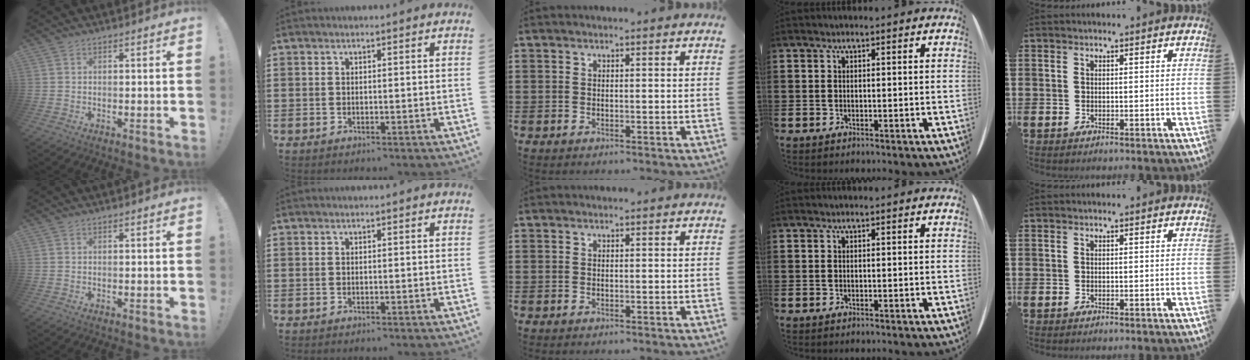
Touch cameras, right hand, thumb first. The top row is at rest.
{"middle": {"total": 0.5, "force": [-0.4, 0.2, 0.2], "torque": [-0.005, 0.000, -0.009]}}